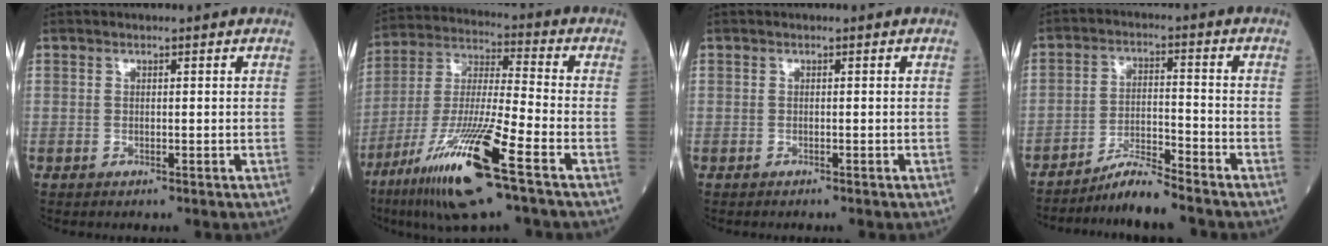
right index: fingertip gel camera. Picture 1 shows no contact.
{"total": 17.6, "force": [-9.2, 0.5, 15.0], "torque": [-0.317, -0.042, -0.175]}
{"total": 0.5, "force": [-0.5, 0.1, 0.1], "torque": [-0.001, 0.000, -0.011]}
{"total": 5.8, "force": [-5.5, -0.6, 1.8], "torque": [-0.031, -0.013, -0.100]}